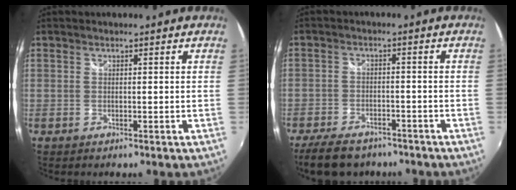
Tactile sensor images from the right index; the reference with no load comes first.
{"total": 11.2, "force": [-8.7, 5.2, 4.6], "torque": [-0.118, -0.005, -0.137]}